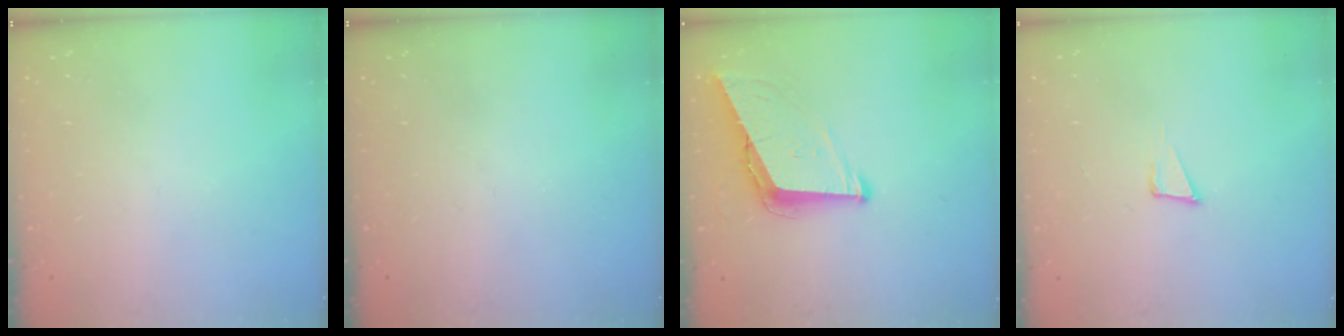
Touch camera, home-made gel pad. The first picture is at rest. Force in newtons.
{"total": 0.0}
{"total": 9.0, "press": 8.6, "slide": 2.6}
{"total": 4.1, "press": 2.6, "slide": 3.2}